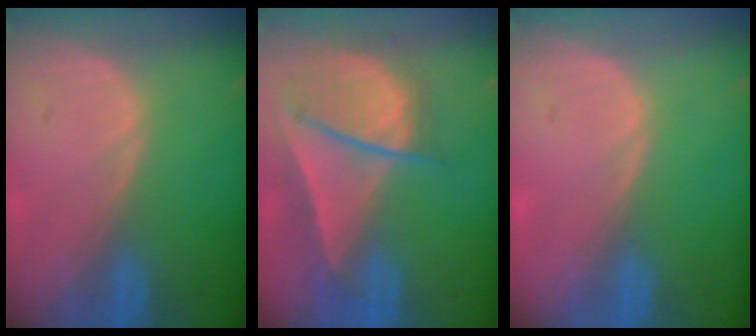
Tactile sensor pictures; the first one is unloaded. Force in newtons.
{"total": 8.9, "press": 7.9, "slide": 4.2}
{"total": 0.0}